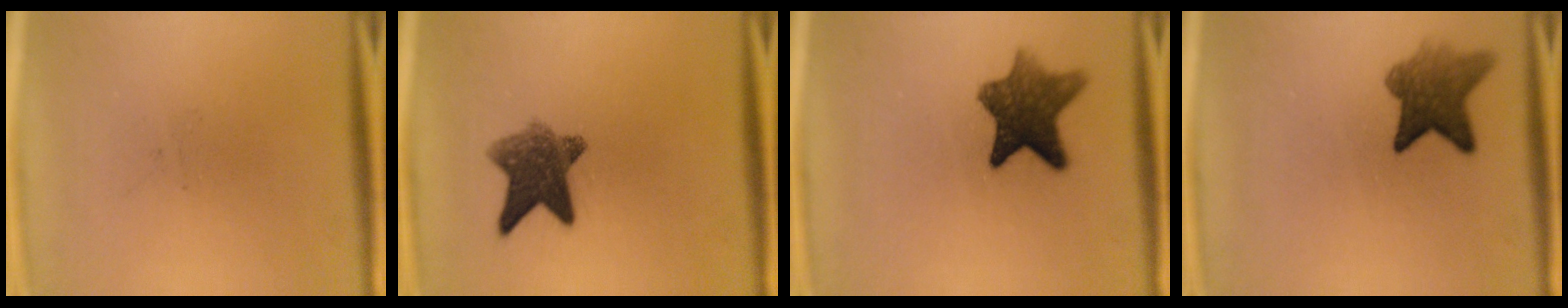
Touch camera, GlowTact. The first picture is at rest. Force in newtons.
{"total": 7.9}
{"total": 9.0}
{"total": 6.8}